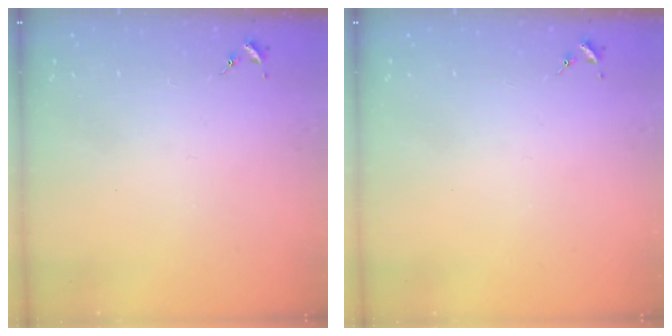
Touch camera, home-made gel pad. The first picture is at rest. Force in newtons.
{"total": 0.0}